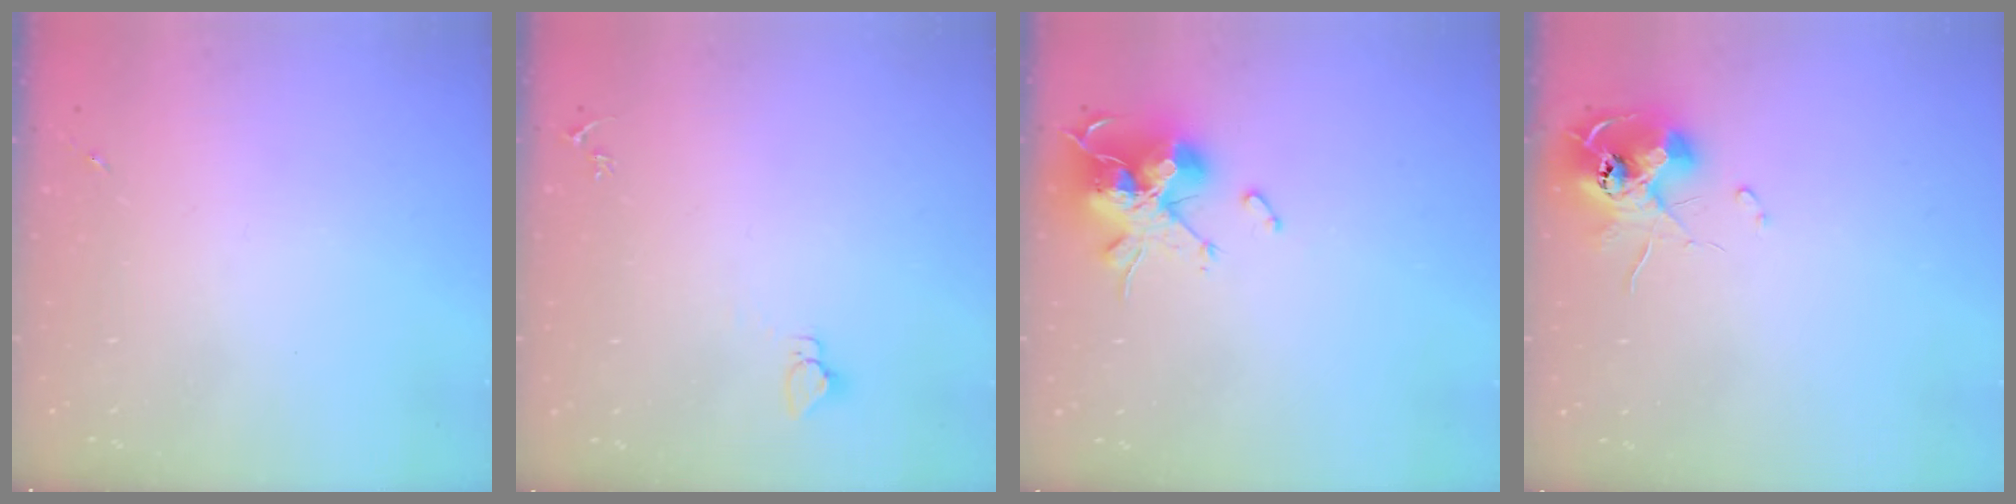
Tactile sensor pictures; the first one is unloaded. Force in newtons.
{"total": 2.9, "press": 2.9, "slide": 0.1}
{"total": 15.3, "press": 15.1, "slide": 2.4}
{"total": 11.3, "press": 11.3, "slide": 0.6}